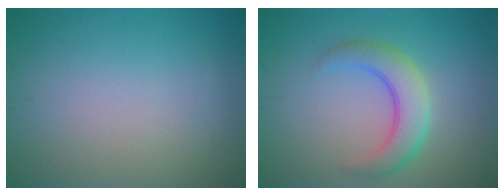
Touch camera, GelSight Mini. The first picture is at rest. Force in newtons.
{"total": 4.2, "press": 4.2, "slide": 0.1}